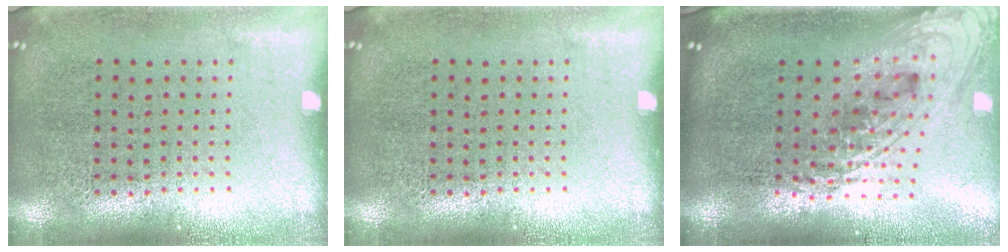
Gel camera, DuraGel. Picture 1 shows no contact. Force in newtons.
{"total": 0.0}
{"total": 2.3, "press": 1.6, "slide": 1.7}